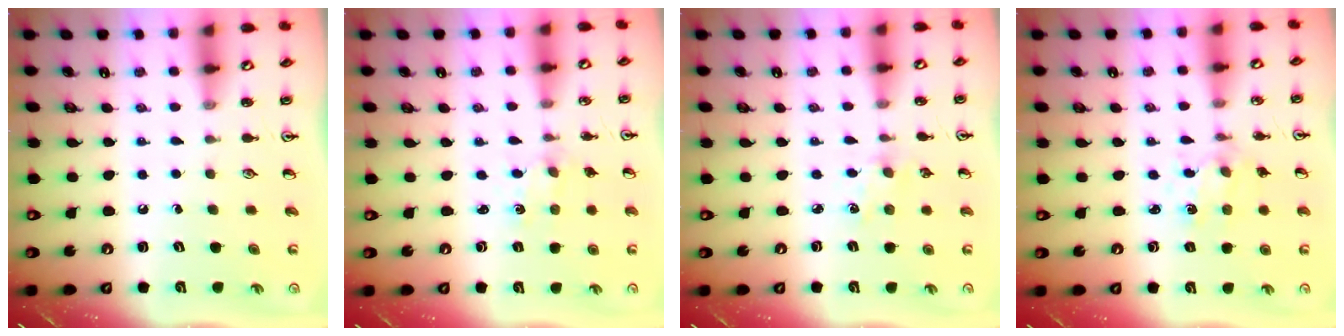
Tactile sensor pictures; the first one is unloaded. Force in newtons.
{"total": 0.0}
{"total": 2.6, "press": 2.5, "slide": 0.4}
{"total": 1.4, "press": 1.4, "slide": 0.3}